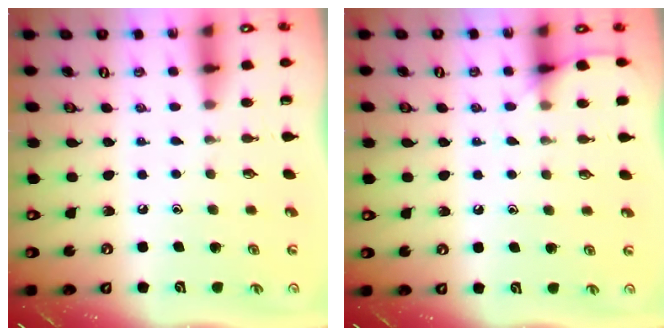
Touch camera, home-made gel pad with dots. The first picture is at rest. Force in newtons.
{"total": 5.7, "press": 5.6, "slide": 0.6}